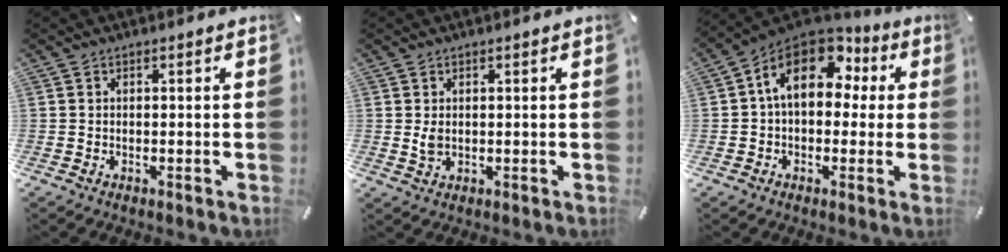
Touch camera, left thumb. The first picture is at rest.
{"total": 2.3, "force": [0.4, 1.7, 1.5], "torque": [-0.023, 0.000, 0.005]}
{"total": 14.2, "force": [3.7, 9.5, 9.9], "torque": [-0.180, -0.002, 0.066]}